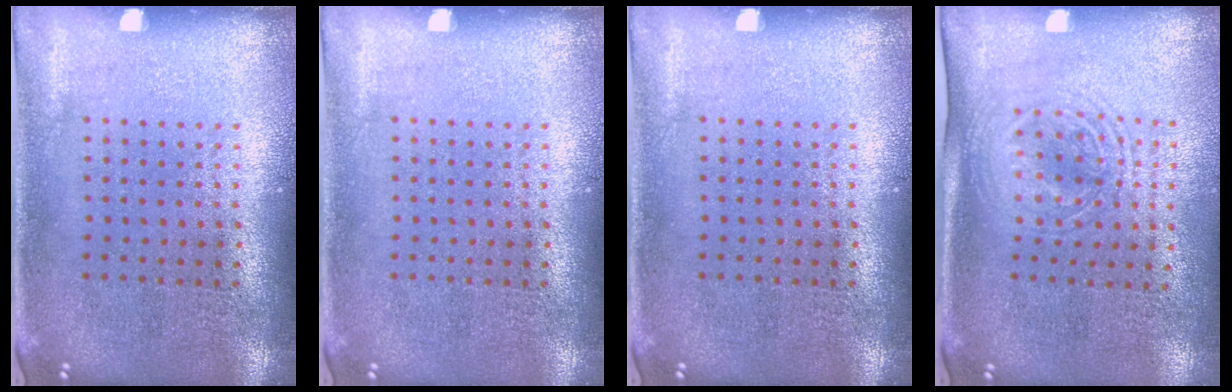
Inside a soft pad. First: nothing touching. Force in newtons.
{"total": 0.0}
{"total": 0.0}
{"total": 1.6, "press": 1.3, "slide": 0.9}